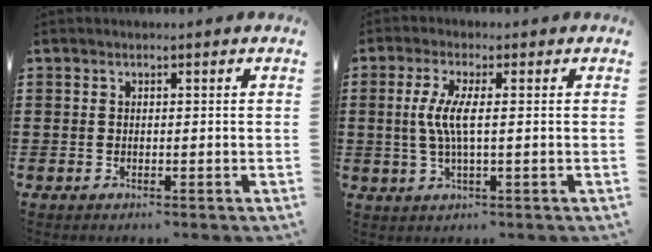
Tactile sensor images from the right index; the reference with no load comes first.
{"total": 4.9, "force": [0.1, 0.6, 4.9], "torque": [-0.111, -0.012, -0.007]}